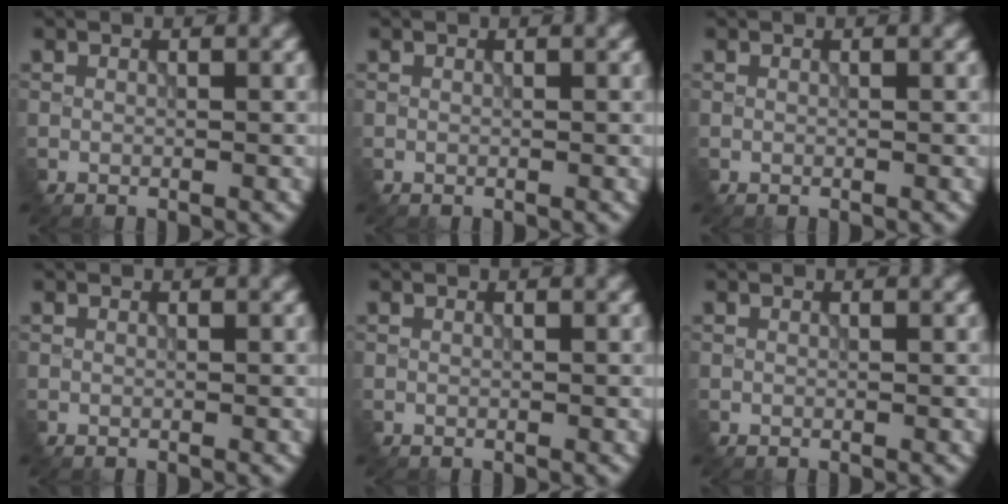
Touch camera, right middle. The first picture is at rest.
{"total": 0.0}
{"total": 0.0}
{"total": 0.0}
{"total": 0.0}
{"total": 0.0}